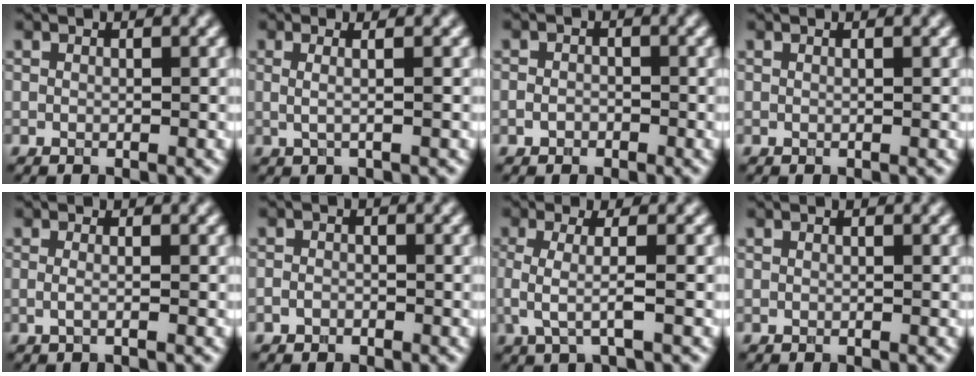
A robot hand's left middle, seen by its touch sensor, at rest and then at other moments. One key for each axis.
{"total": 2.7, "fx": 0.6, "fy": 1.1, "fz": 2.3, "tx": -0.028, "ty": -0.003, "tz": -0.020}
{"total": 1.2, "fx": -0.6, "fy": 0.9, "fz": 0.5, "tx": -0.008, "ty": -0.001, "tz": -0.013}
{"total": 0.5, "fx": 0.3, "fy": 0.2, "fz": 0.4, "tx": -0.004, "ty": 0.001, "tz": -0.001}
{"total": 1.6, "fx": -0.1, "fy": 0.6, "fz": 1.4, "tx": -0.020, "ty": -0.011, "tz": -0.016}
{"total": 1.0, "fx": -0.6, "fy": 0.7, "fz": 0.4, "tx": -0.006, "ty": -0.001, "tz": -0.014}
{"total": 3.1, "fx": -0.3, "fy": 0.8, "fz": 3.0, "tx": -0.059, "ty": -0.007, "tz": -0.008}
{"total": 0.0}